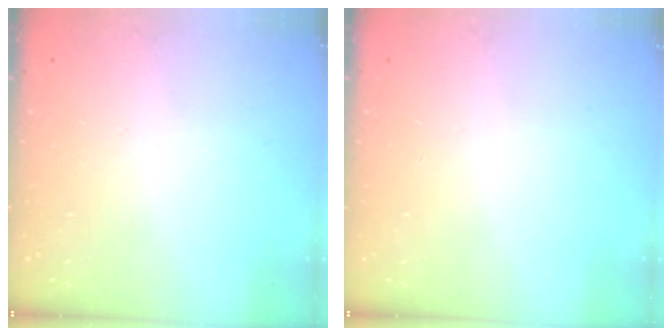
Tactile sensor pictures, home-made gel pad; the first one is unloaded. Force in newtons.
{"total": 0.0}